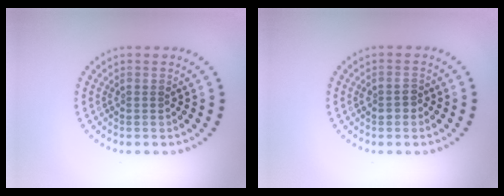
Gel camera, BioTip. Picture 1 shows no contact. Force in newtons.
{"total": 1.4, "press": 1.4, "slide": 0.3}